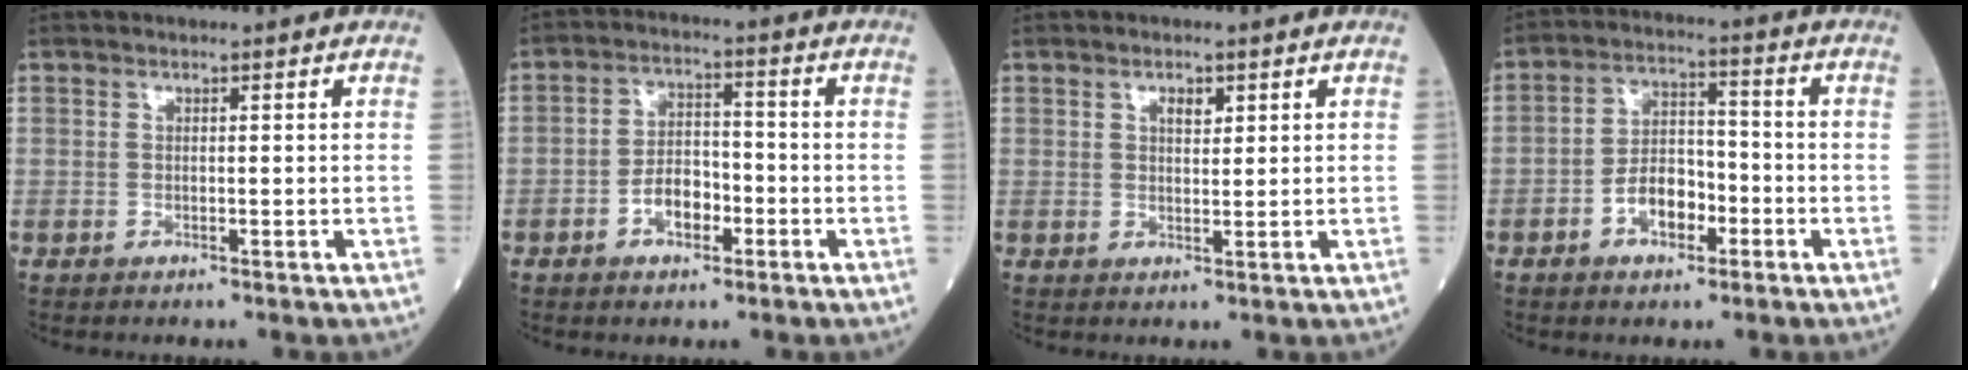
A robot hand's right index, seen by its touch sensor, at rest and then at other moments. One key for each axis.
{"total": 5.6, "fx": -2.3, "fy": 3.1, "fz": 4.0, "tx": -0.079, "ty": 0.013, "tz": -0.041}
{"total": 2.0, "fx": 1.0, "fy": 0.9, "fz": 1.5, "tx": -0.023, "ty": 0.000, "tz": 0.017}
{"total": 6.9, "fx": -2.9, "fy": 3.8, "fz": 5.0, "tx": -0.097, "ty": 0.018, "tz": -0.051}